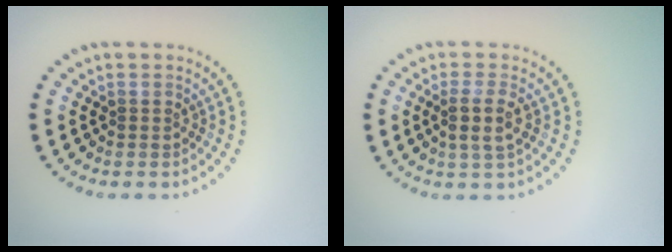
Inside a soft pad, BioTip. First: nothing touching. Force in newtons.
{"total": 2.3, "press": 2.0, "slide": 1.0}